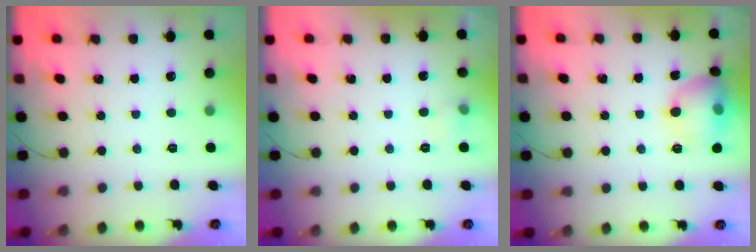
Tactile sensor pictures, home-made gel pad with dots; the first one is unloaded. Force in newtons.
{"total": 3.9, "press": 3.7, "slide": 1.2}
{"total": 15.6, "press": 13.8, "slide": 7.4}